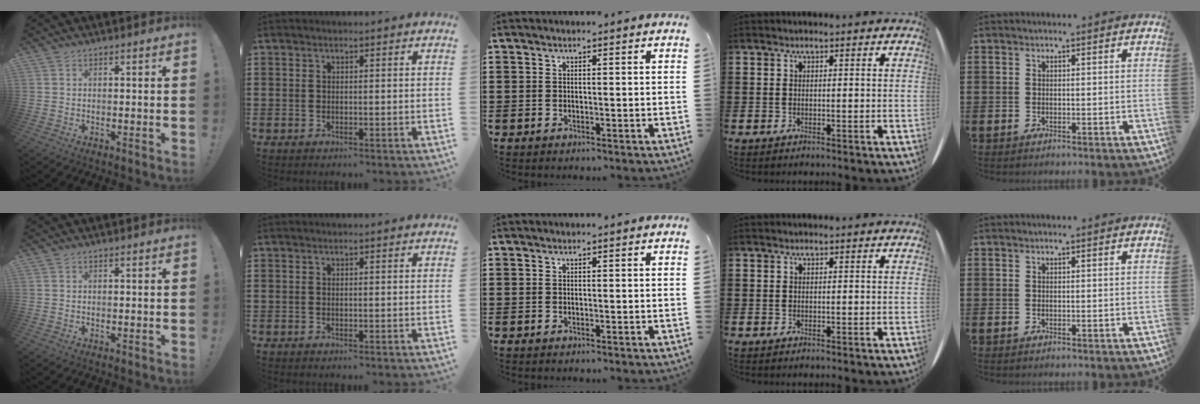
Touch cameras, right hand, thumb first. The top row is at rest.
{}